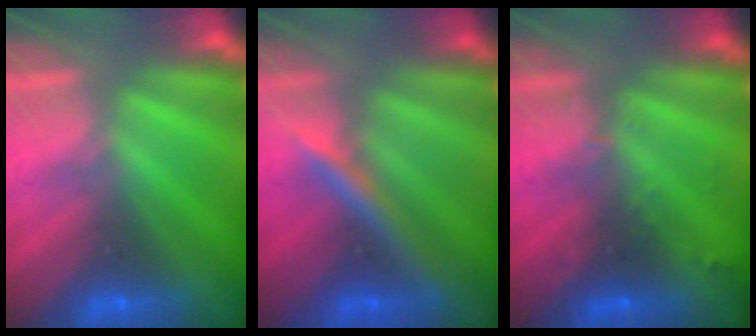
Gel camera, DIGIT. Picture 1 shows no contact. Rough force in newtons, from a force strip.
{"total": 2.4}
{"total": 3.1}